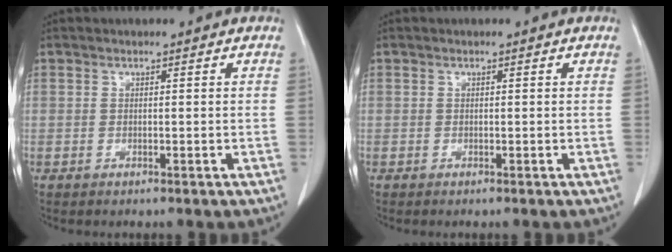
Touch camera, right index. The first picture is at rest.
{"total": 0.0}